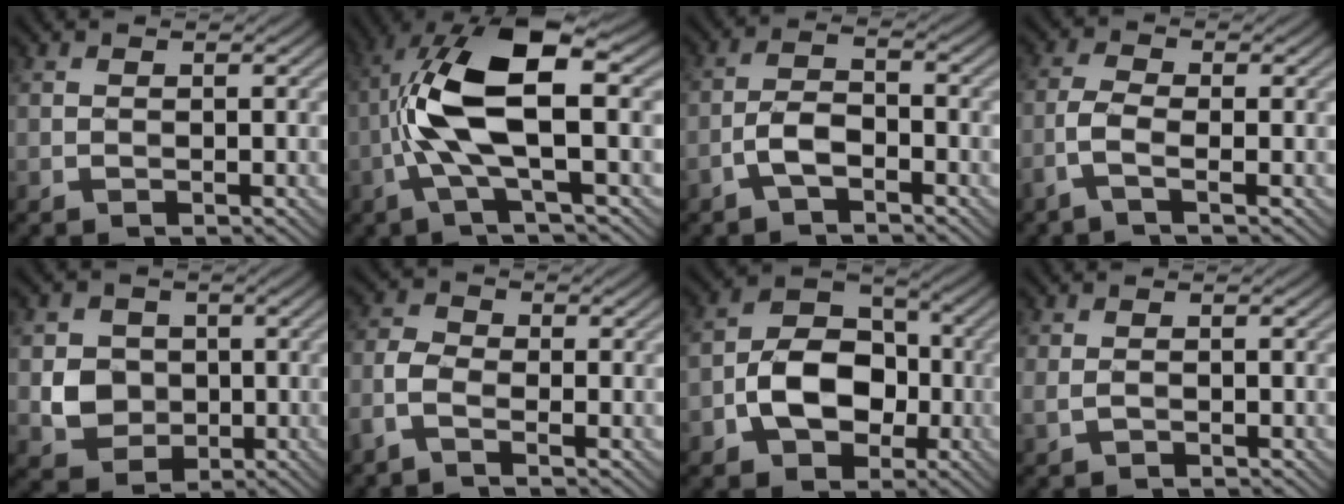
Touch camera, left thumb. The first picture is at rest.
{"total": 11.0, "force": [-0.5, 3.3, 10.5], "torque": [-0.225, 0.021, -0.016]}
{"total": 3.8, "force": [-2.4, 1.3, 2.7], "torque": [-0.058, 0.009, -0.055]}
{"total": 3.1, "force": [-1.4, 0.8, 2.6], "torque": [-0.070, 0.006, -0.038]}
{"total": 5.2, "force": [-0.2, 4.8, 2.2], "torque": [-0.057, -0.002, -0.011]}
{"total": 3.7, "force": [-1.9, 1.9, 2.6], "torque": [-0.070, 0.008, -0.052]}
{"total": 9.2, "force": [-2.7, 6.6, 5.9], "torque": [-0.107, -0.001, -0.057]}
{"total": 1.5, "force": [0.0, 0.7, 1.3], "torque": [-0.036, 0.001, 0.001]}